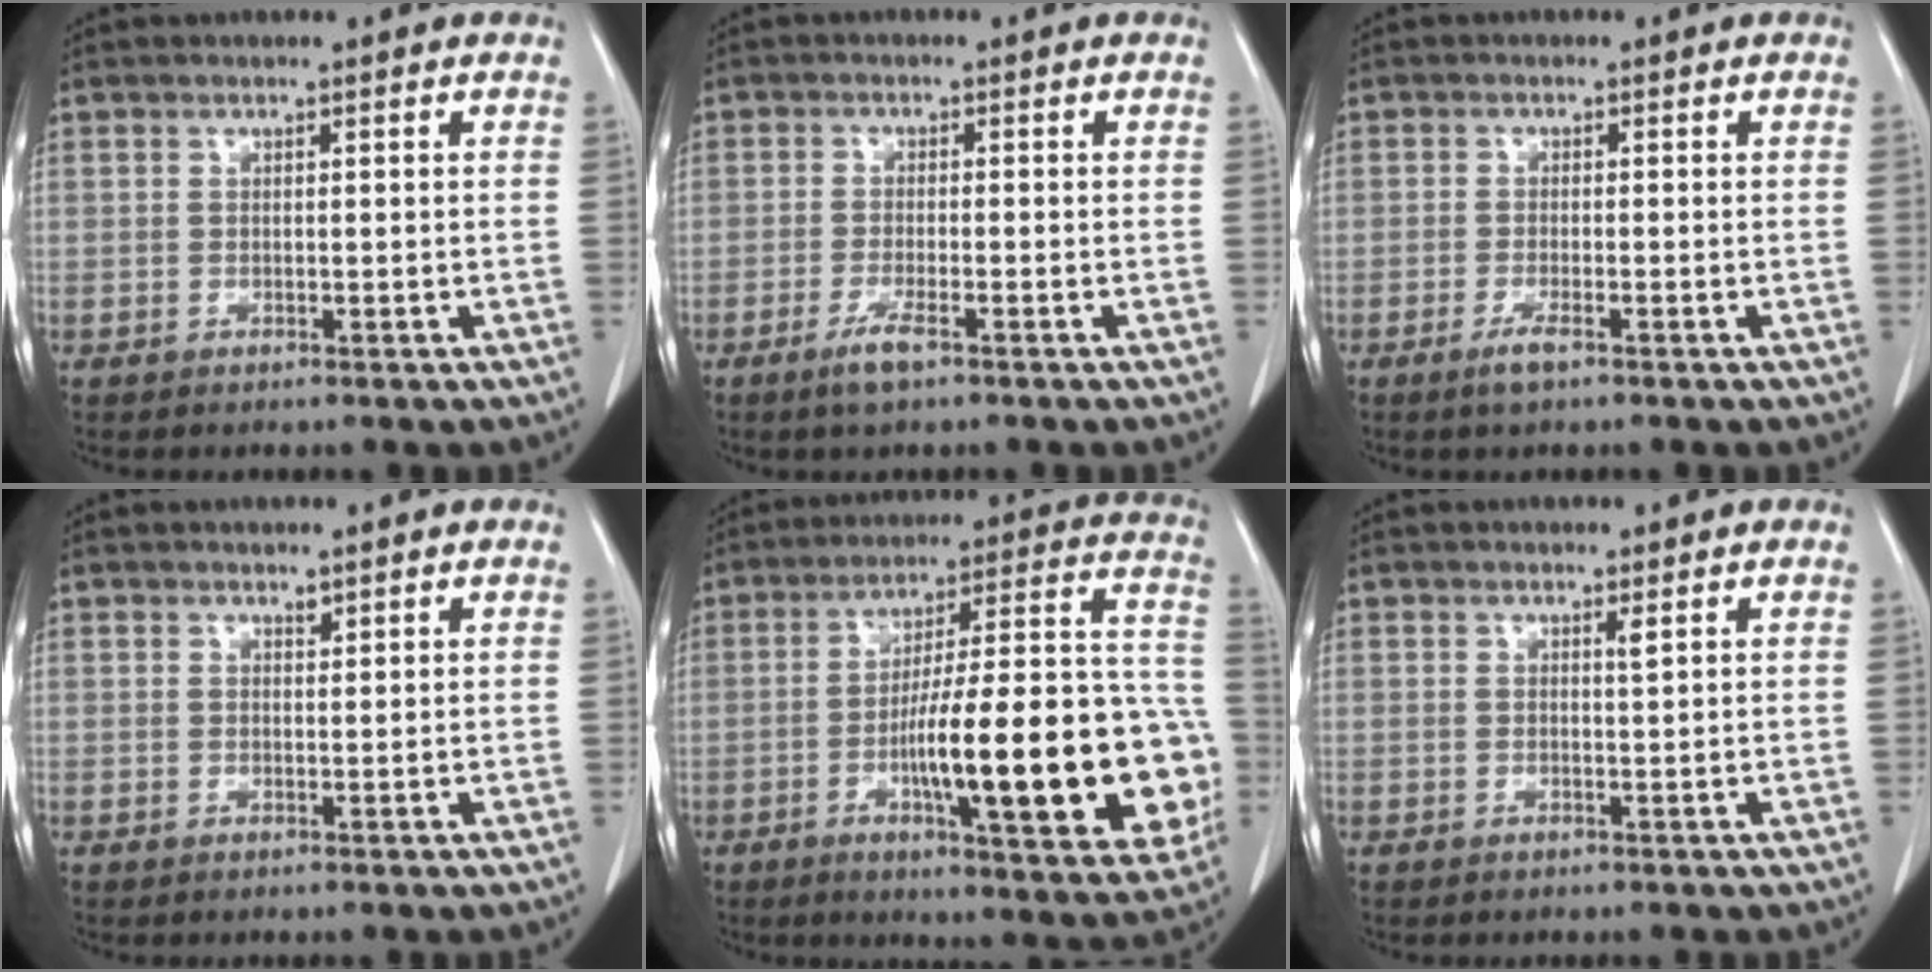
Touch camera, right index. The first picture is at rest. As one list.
[{"total": 3.3, "force": [-2.1, 0.3, 2.5], "torque": [-0.056, -0.006, -0.040]}, {"total": 2.3, "force": [-1.5, 0.2, 1.7], "torque": [-0.037, -0.003, -0.028]}, {"total": 0.6, "force": [0.6, 0.2, 0.2], "torque": [-0.006, -0.006, 0.008]}, {"total": 24.1, "force": [-5.8, 4.5, 23.0], "torque": [-0.262, 0.024, -0.073]}, {"total": 0.8, "force": [0.5, -0.1, 0.6], "torque": [-0.015, -0.004, 0.010]}]